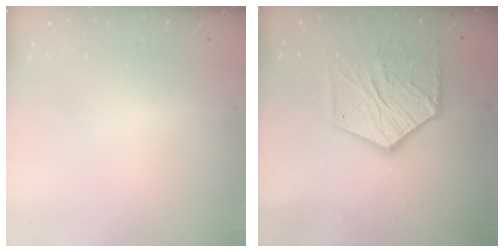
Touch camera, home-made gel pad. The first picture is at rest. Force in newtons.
{"total": 15.8, "press": 15.7, "slide": 1.2}